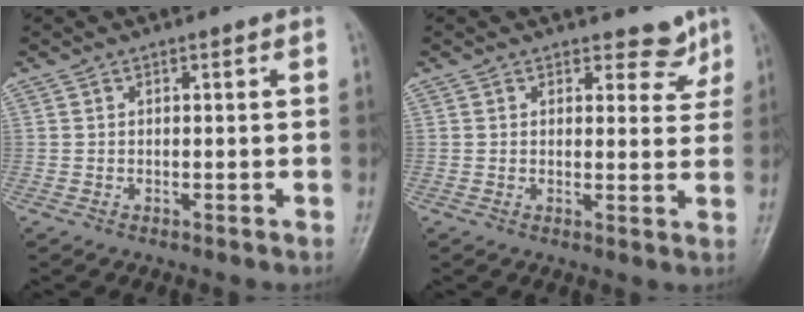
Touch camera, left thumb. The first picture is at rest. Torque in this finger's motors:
{"motor_torque": [-0.02, 0.04, 0.05, 0.01, 0.01]}